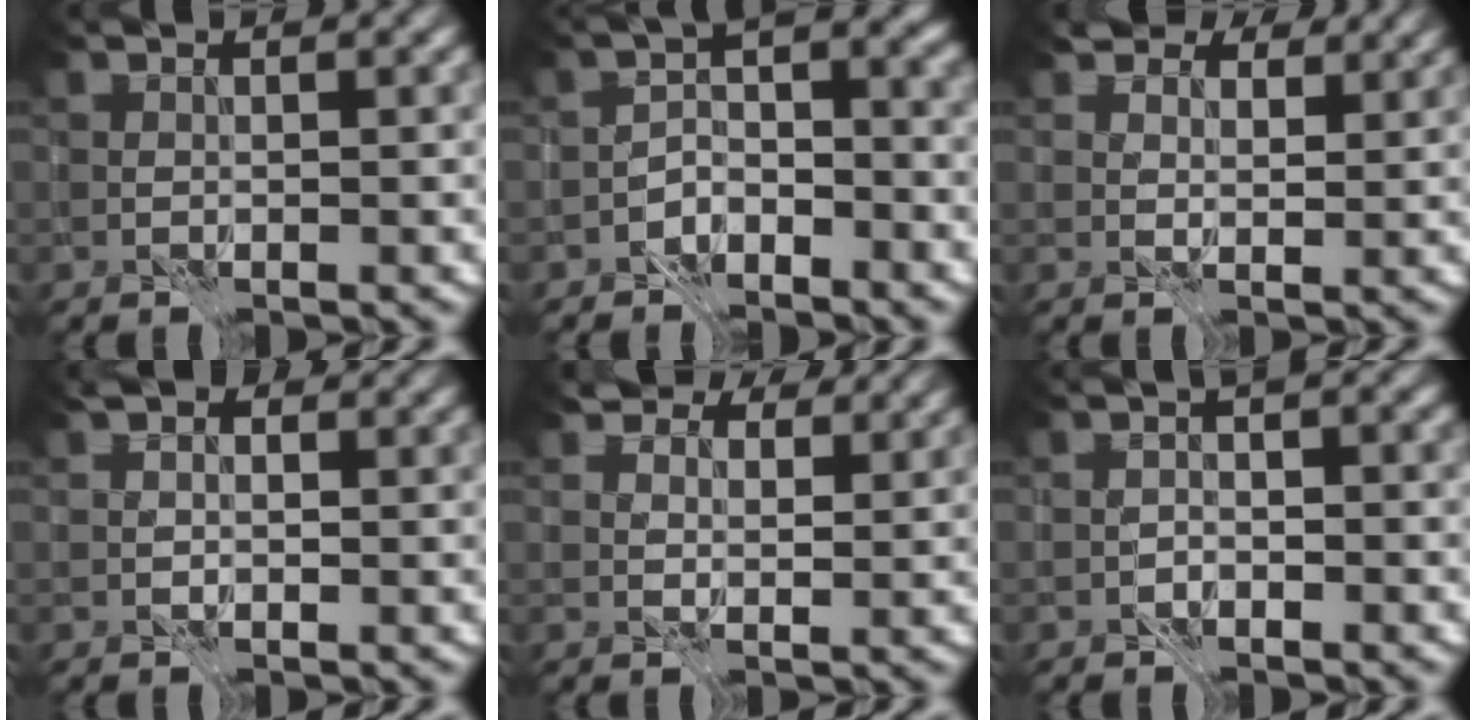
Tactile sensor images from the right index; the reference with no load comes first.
{"total": 3.4, "force": [-2.4, 1.5, 1.8], "torque": [-0.028, 0.010, -0.050]}
{"total": 4.9, "force": [3.7, 2.8, 1.6], "torque": [-0.032, 0.002, 0.051]}
{"total": 0.9, "force": [0.2, 0.8, 0.4], "torque": [-0.005, 0.003, -0.005]}
{"total": 5.4, "force": [4.0, 3.1, 1.8], "torque": [-0.037, 0.004, 0.052]}
{"total": 1.3, "force": [-1.0, 0.5, 0.8], "torque": [-0.017, 0.004, -0.022]}